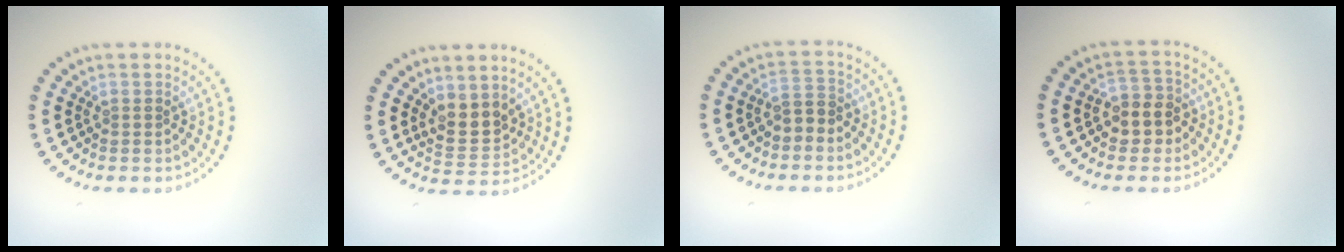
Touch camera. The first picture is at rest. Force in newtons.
{"total": 2.9, "press": 2.7, "slide": 1.2}
{"total": 2.0, "press": 1.8, "slide": 1.0}
{"total": 3.0, "press": 2.7, "slide": 1.2}